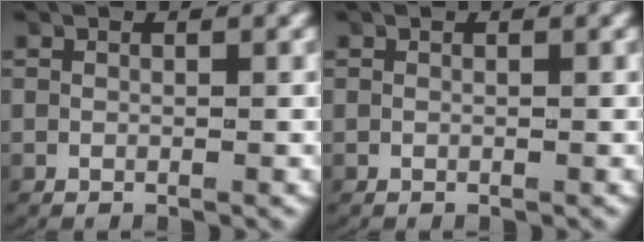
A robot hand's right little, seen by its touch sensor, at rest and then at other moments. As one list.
[{"total": 0.0}]